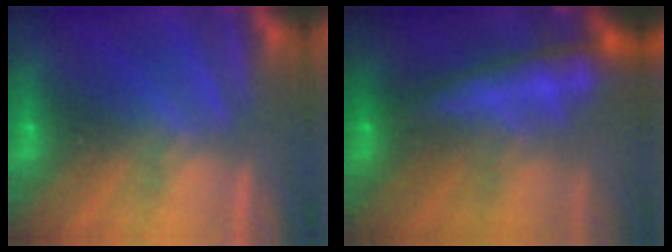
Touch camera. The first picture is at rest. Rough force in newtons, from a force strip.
{"total": 6.5}